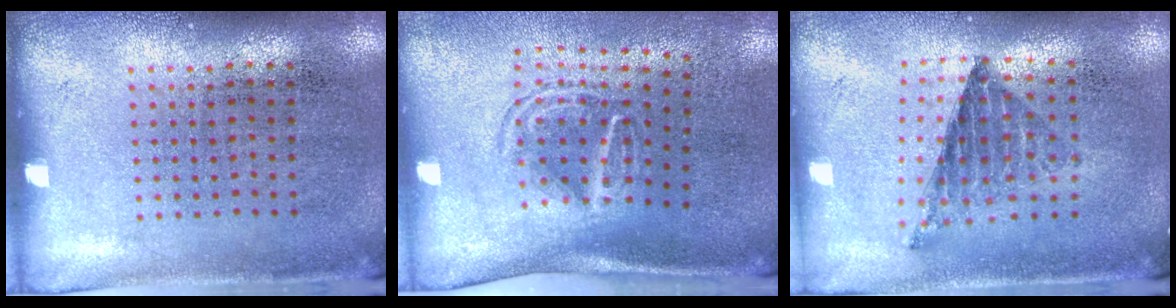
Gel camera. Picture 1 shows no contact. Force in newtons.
{"total": 1.6, "press": 1.1, "slide": 1.2}
{"total": 0.8, "press": 0.8, "slide": 0.1}